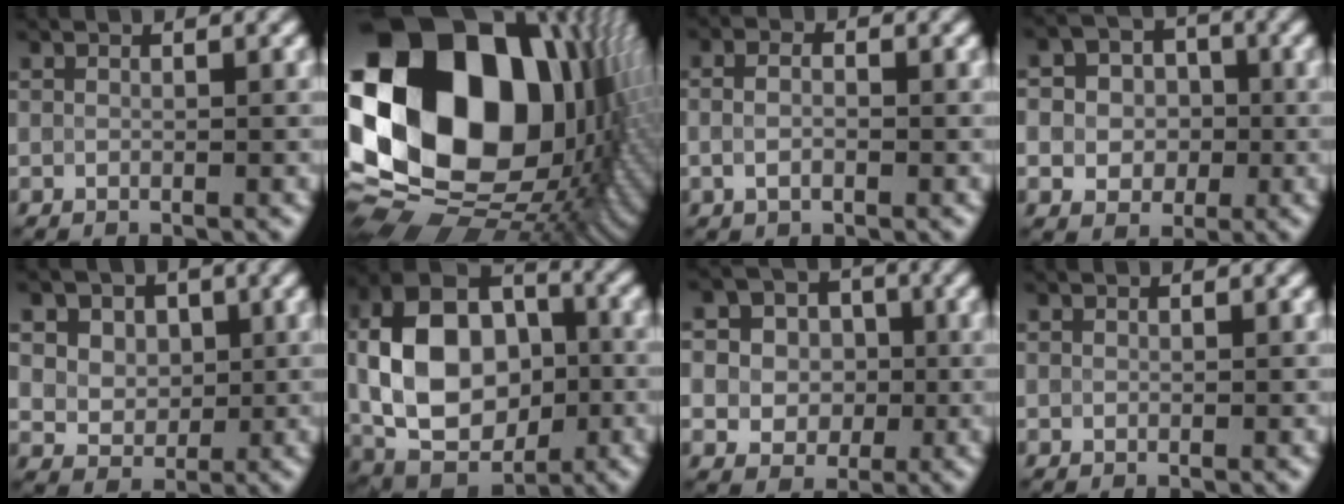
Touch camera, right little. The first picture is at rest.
{"total": 22.2, "force": [3.4, 15.5, 15.5], "torque": [-0.315, -0.004, 0.082]}
{"total": 1.8, "force": [-0.3, 1.0, 1.5], "torque": [-0.034, 0.003, -0.009]}
{"total": 5.5, "force": [-0.2, 5.1, 2.2], "torque": [-0.029, 0.013, -0.019]}
{"total": 7.3, "force": [3.0, 5.5, 3.7], "torque": [-0.061, 0.024, 0.034]}
{"total": 13.7, "force": [0.0, 9.5, 9.8], "torque": [-0.200, 0.007, -0.002]}
{"total": 6.4, "force": [0.4, 6.0, 2.3], "torque": [-0.036, 0.022, -0.016]}
{"total": 0.0}